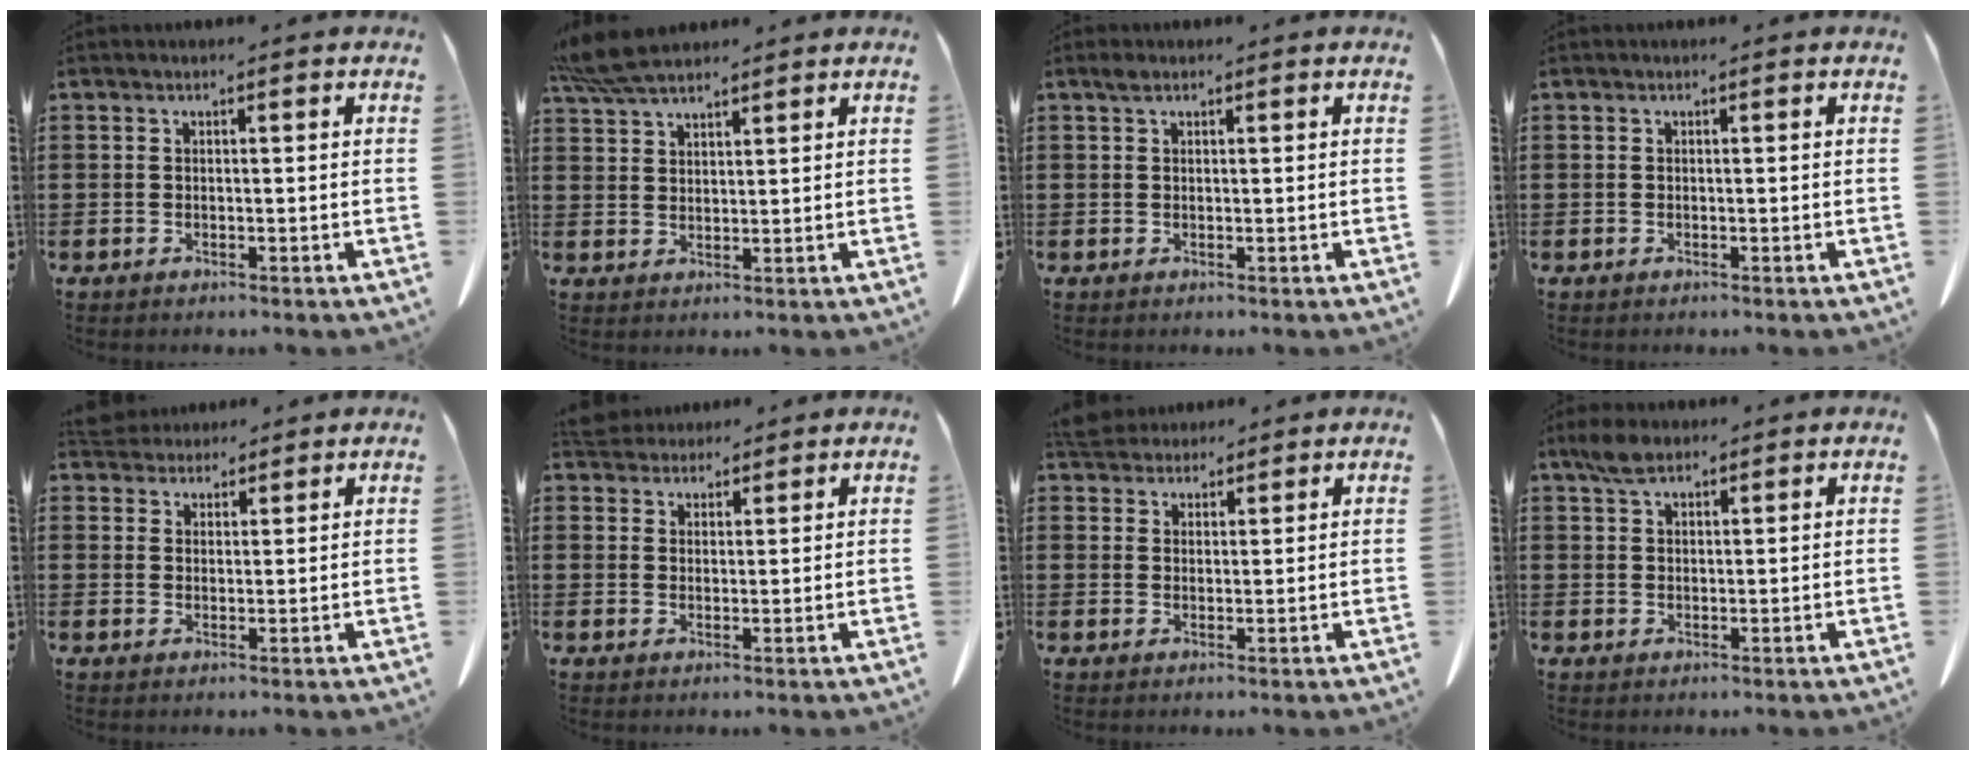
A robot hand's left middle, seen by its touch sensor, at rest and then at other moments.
{"total": 6.2, "force": [5.4, 1.3, 2.9], "torque": [-0.072, -0.009, 0.104]}
{"total": 1.0, "force": [0.6, 0.5, 0.6], "torque": [-0.015, 0.002, 0.013]}
{"total": 0.0}
{"total": 3.6, "force": [3.5, 1.0, 0.0], "torque": [-0.013, -0.008, 0.068]}
{"total": 4.0, "force": [3.8, 1.1, 0.3], "torque": [-0.019, -0.009, 0.075]}
{"total": 4.6, "force": [4.3, 1.3, 0.7], "torque": [-0.029, -0.008, 0.083]}
{"total": 3.6, "force": [2.7, 1.5, 1.8], "torque": [-0.043, 0.004, 0.051]}